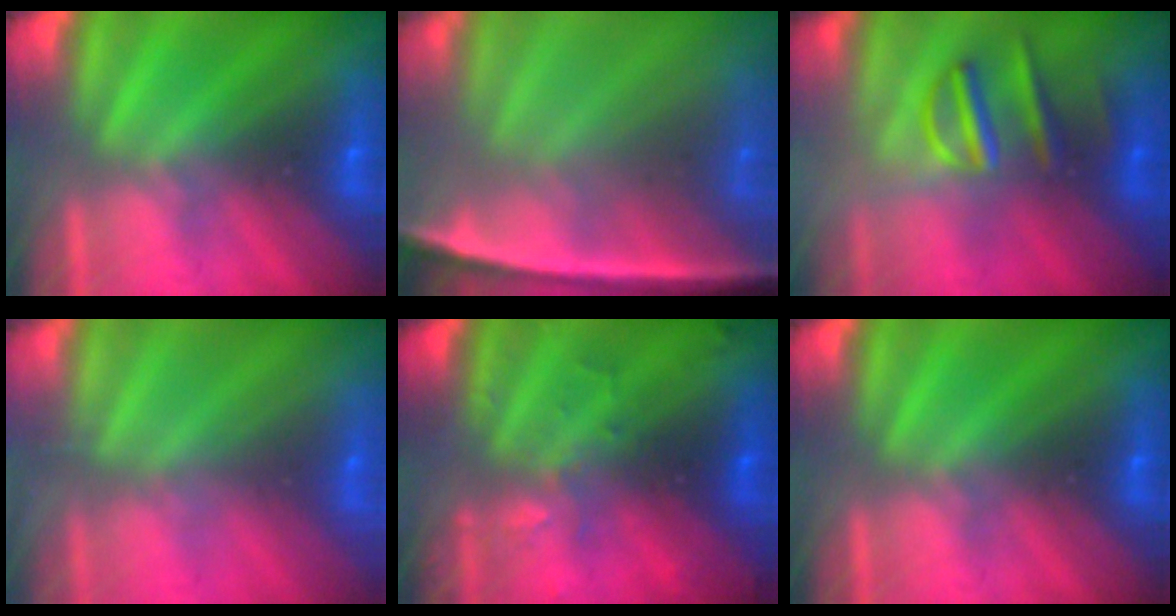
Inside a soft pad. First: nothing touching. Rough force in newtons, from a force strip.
{"total": 7.6}
{"total": 3.1}
{"total": 2.4}
{"total": 2.8}
{"total": 0.0}